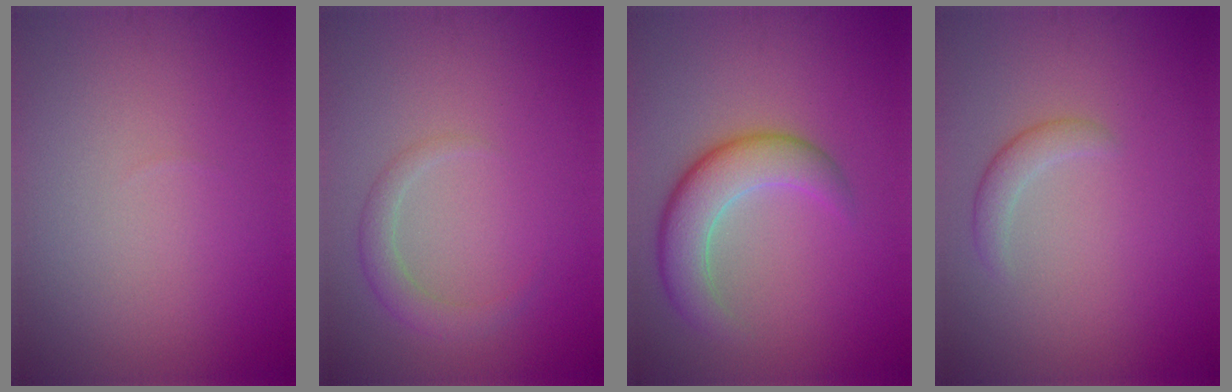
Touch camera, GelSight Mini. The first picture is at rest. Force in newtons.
{"total": 1.9, "press": 1.9, "slide": 0.2}
{"total": 5.2, "press": 5.2, "slide": 0.4}
{"total": 1.6, "press": 1.6, "slide": 0.1}